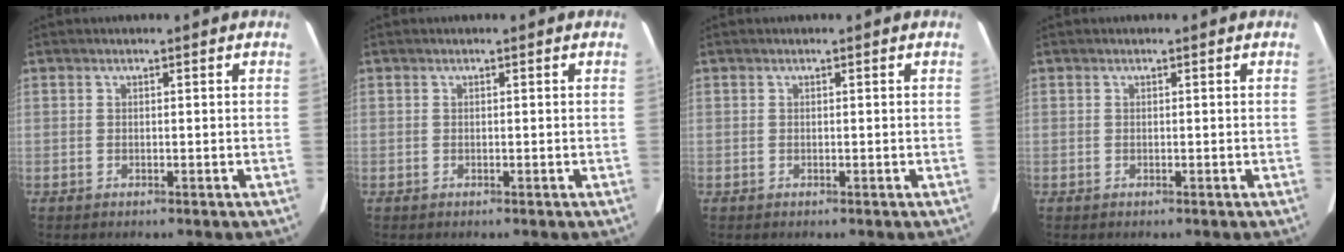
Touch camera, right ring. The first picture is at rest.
{"total": 0.0}
{"total": 0.0}
{"total": 0.0}